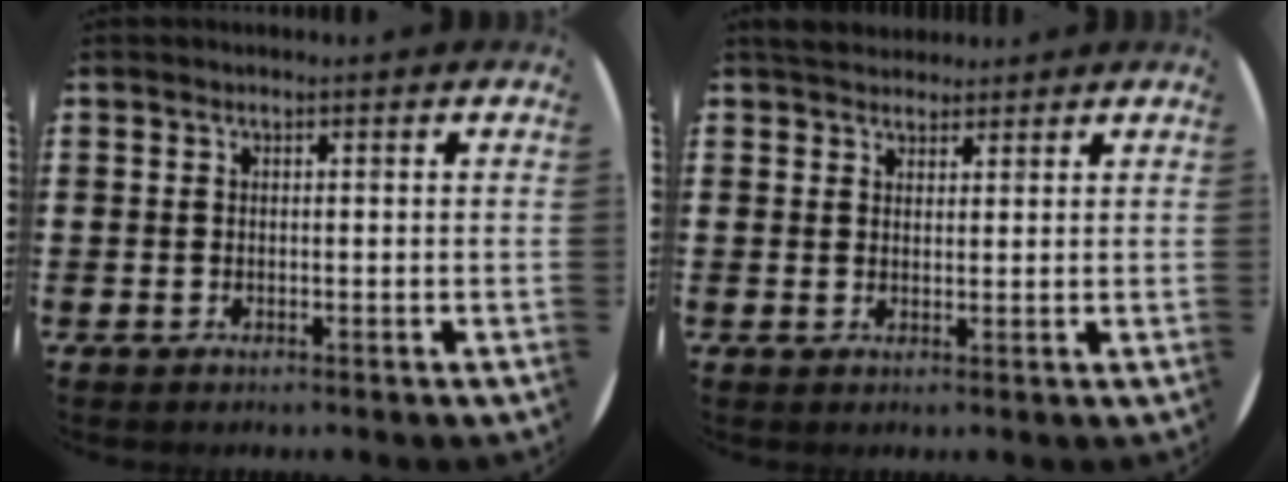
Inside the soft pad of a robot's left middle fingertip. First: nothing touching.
{"total": 2.9, "force": [2.8, 0.9, 0.2], "torque": [-0.008, 0.000, 0.053]}